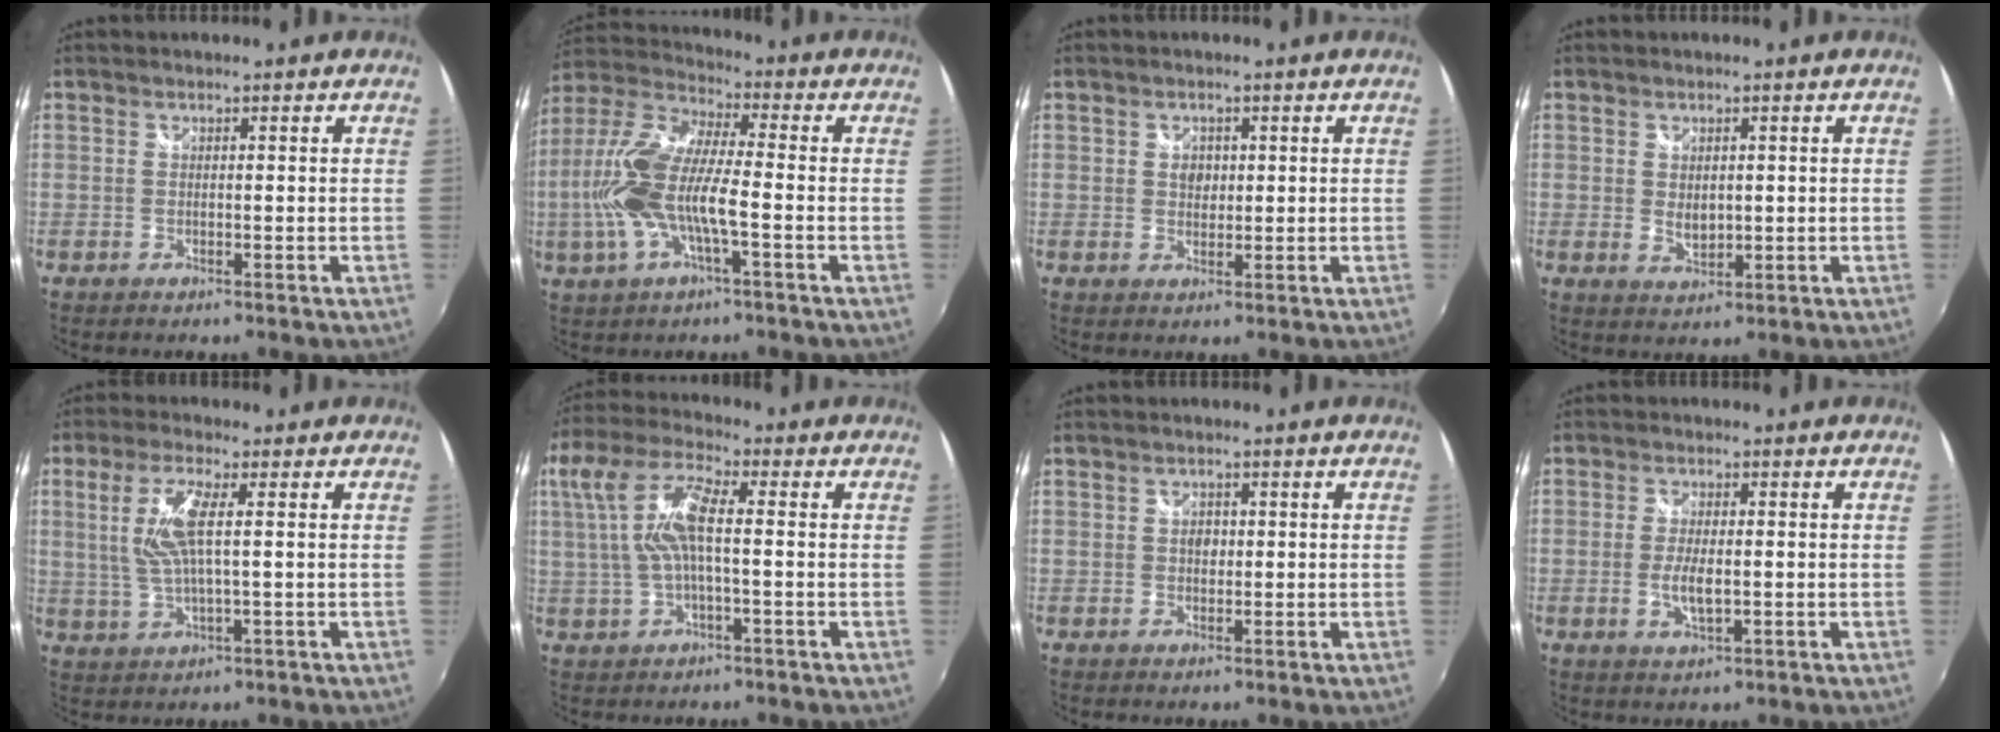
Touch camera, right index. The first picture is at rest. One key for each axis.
{"total": 15.2, "fx": -2.8, "fy": 4.2, "fz": 14.4, "tx": -0.297, "ty": 0.000, "tz": -0.057}
{"total": 2.2, "fx": 0.3, "fy": 2.0, "fz": 0.9, "tx": -0.011, "ty": 0.003, "tz": 0.004}
{"total": 3.2, "fx": 0.3, "fy": 2.2, "fz": 2.2, "tx": -0.033, "ty": -0.005, "tz": 0.009}
{"total": 7.8, "fx": 1.2, "fy": 1.6, "fz": 7.6, "tx": -0.156, "ty": 0.003, "tz": 0.030}
{"total": 11.2, "fx": 0.9, "fy": 3.3, "fz": 10.6, "tx": -0.209, "ty": 0.010, "tz": 0.019}
{"total": 1.7, "fx": -0.1, "fy": 1.5, "fz": 0.8, "tx": -0.012, "ty": 0.003, "tz": -0.003}
{"total": 4.4, "fx": -0.8, "fy": 1.6, "fz": 4.1, "tx": -0.079, "ty": -0.008, "tz": -0.013}